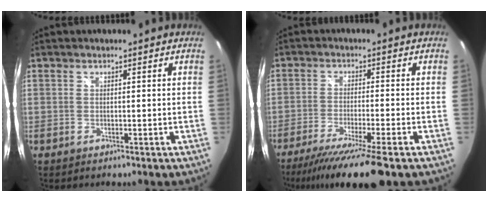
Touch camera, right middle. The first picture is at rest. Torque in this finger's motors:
{"motor_torque": [1.20, -0.93, 0.23, 0.10]}